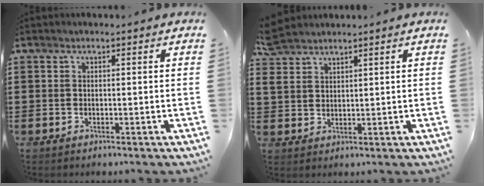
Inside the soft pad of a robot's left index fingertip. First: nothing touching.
{"total": 3.9, "force": [3.3, 1.8, 0.7], "torque": [-0.028, 0.000, 0.065]}